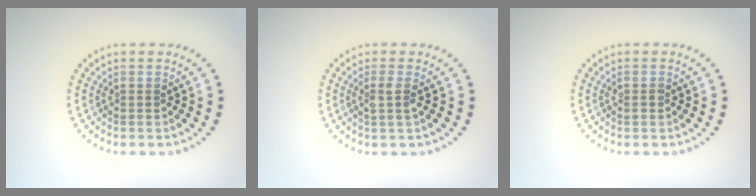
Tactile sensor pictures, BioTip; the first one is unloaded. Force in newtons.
{"total": 1.5, "press": 1.2, "slide": 0.9}
{"total": 0.7, "press": 0.7, "slide": 0.3}